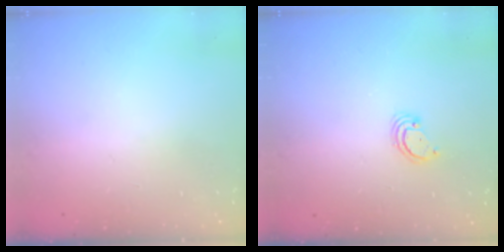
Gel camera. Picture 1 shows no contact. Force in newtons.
{"total": 2.5, "press": 2.5, "slide": 0.2}